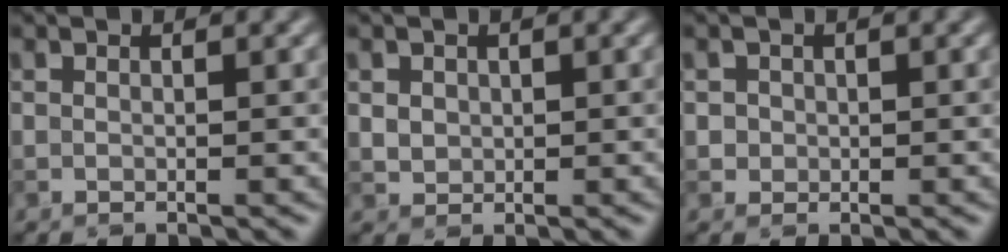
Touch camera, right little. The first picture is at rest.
{"total": 1.6, "force": [0.5, 1.4, 0.6], "torque": [-0.015, -0.003, 0.022]}
{"total": 1.1, "force": [0.0, 1.1, 0.1], "torque": [0.010, -0.003, 0.004]}